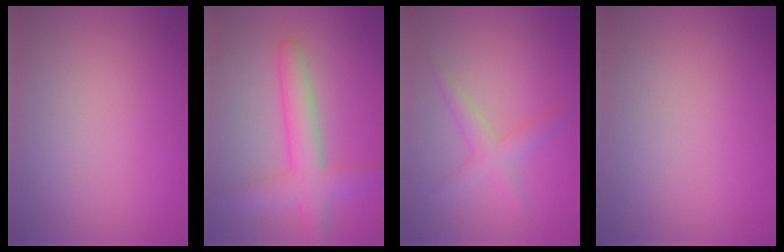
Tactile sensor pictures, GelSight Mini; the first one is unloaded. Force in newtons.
{"total": 4.9, "press": 4.9, "slide": 0.4}
{"total": 2.1, "press": 2.1, "slide": 0.1}
{"total": 0.0}